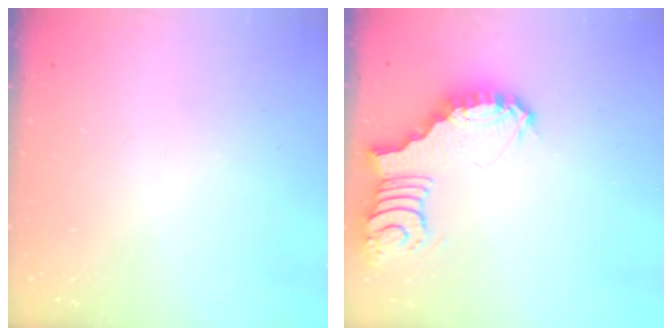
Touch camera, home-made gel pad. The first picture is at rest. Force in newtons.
{"total": 3.7, "press": 3.6, "slide": 0.6}